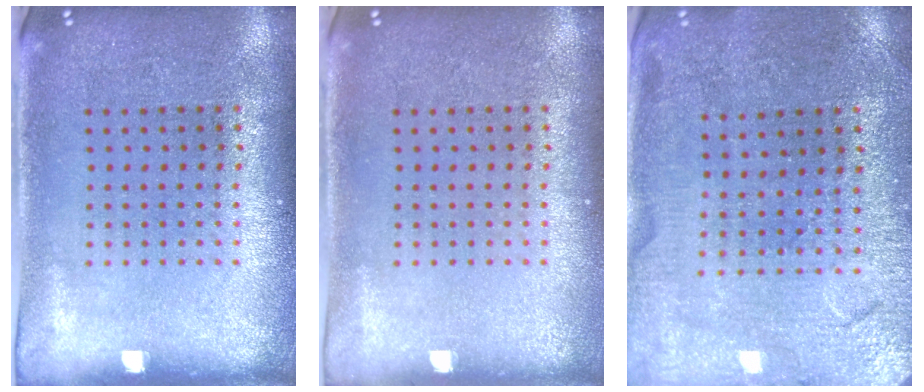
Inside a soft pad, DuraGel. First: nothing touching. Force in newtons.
{"total": 0.0}
{"total": 1.3, "press": 1.3, "slide": 0.1}